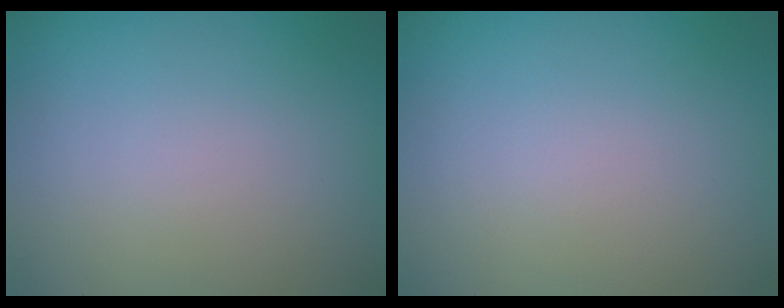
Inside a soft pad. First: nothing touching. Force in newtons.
{"total": 0.0}